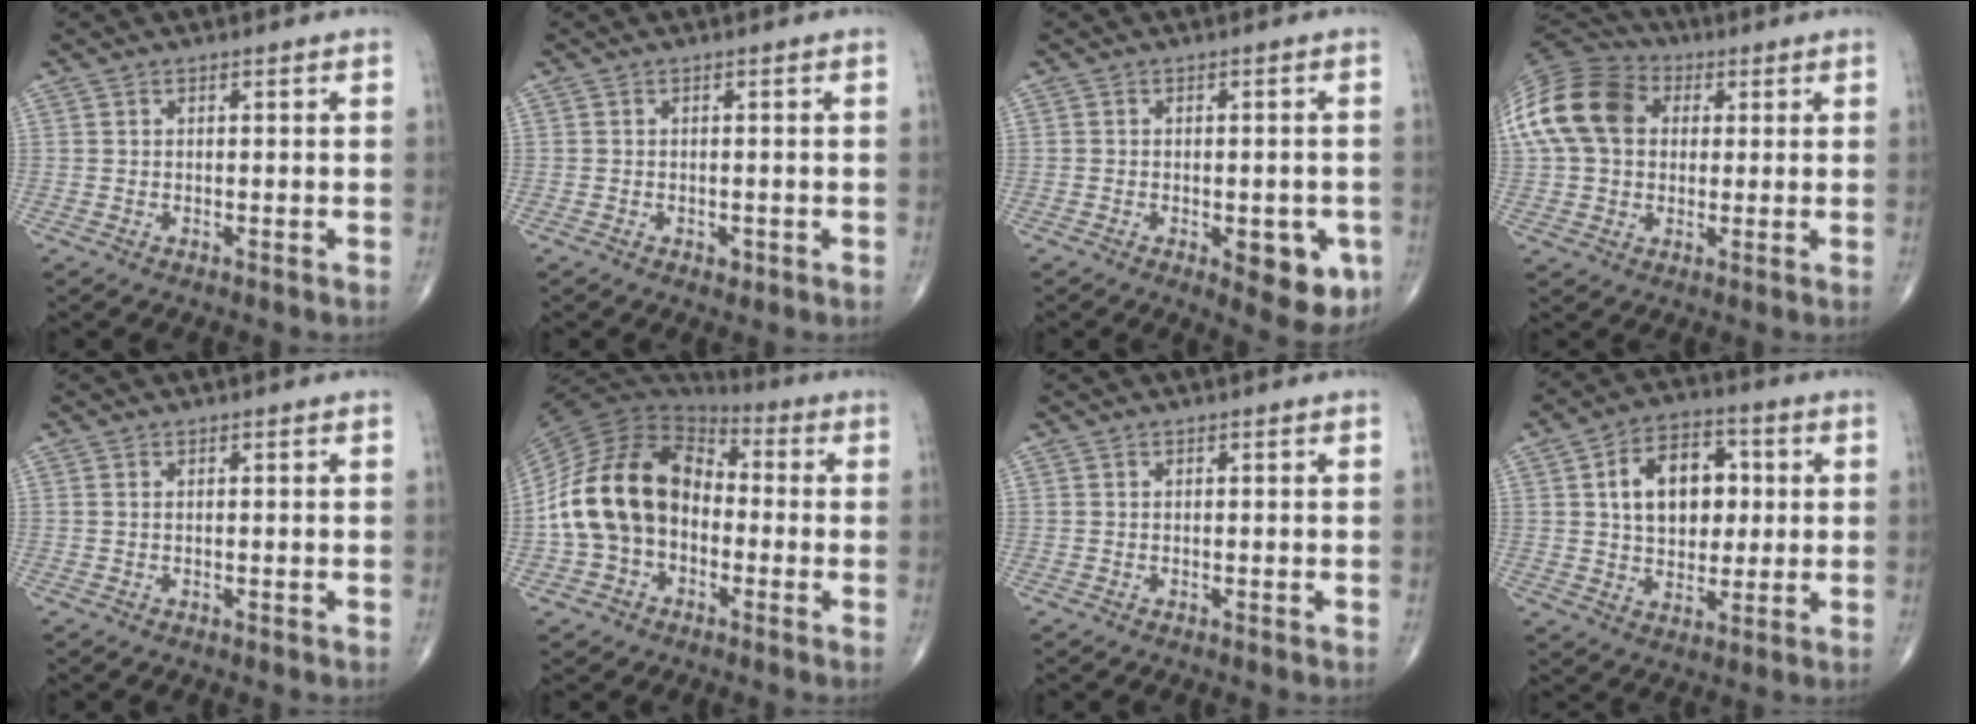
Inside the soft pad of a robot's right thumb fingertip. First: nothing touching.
{"total": 1.1, "force": [-0.5, 0.8, 0.6], "torque": [-0.008, 0.000, -0.006]}
{"total": 8.6, "force": [-3.0, 3.9, 7.1], "torque": [-0.063, 0.000, -0.029]}
{"total": 17.5, "force": [3.4, 13.1, 11.1], "torque": [-0.221, 0.028, 0.052]}
{"total": 0.0}
{"total": 17.9, "force": [-2.2, 13.0, 12.1], "torque": [-0.216, 0.042, -0.049]}
{"total": 0.0}
{"total": 13.3, "force": [2.5, 8.9, 9.6], "torque": [-0.117, 0.008, 0.039]}